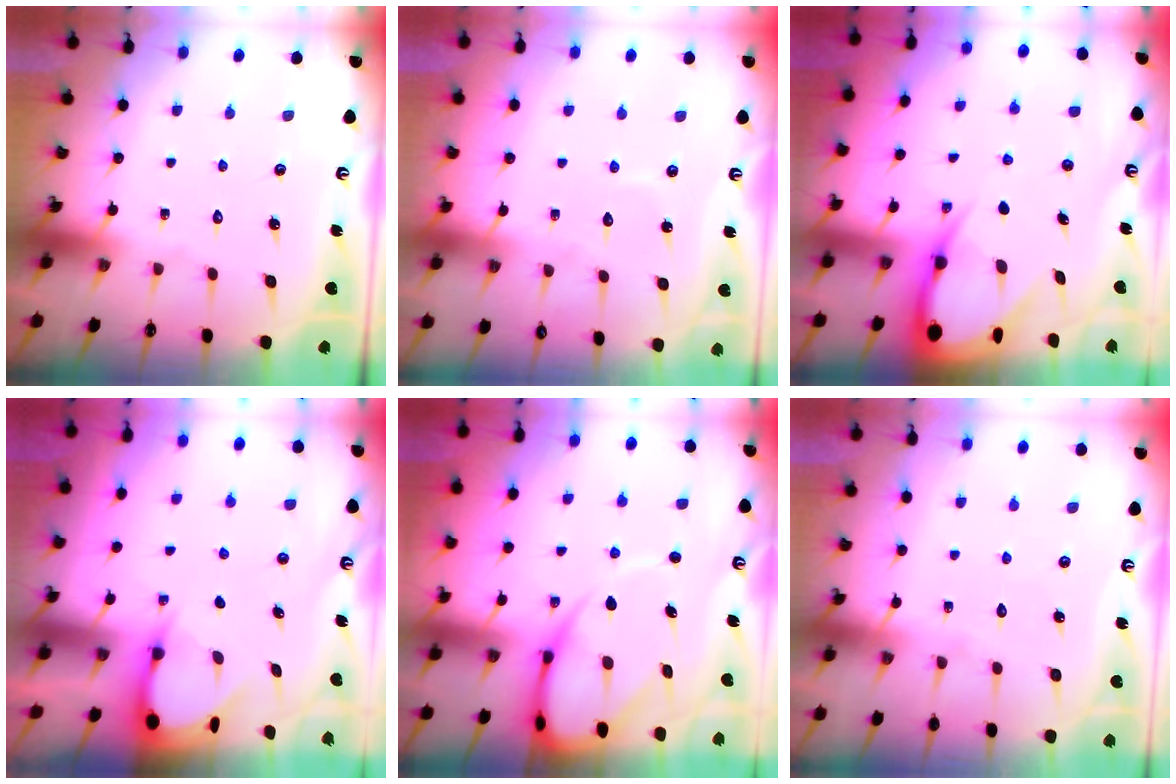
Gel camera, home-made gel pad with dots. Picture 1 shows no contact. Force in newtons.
{"total": 3.8, "press": 3.8, "slide": 0.3}
{"total": 9.4, "press": 9.4, "slide": 1.2}
{"total": 3.5, "press": 3.5, "slide": 0.4}
{"total": 11.1, "press": 11.0, "slide": 1.2}
{"total": 4.3, "press": 4.3, "slide": 0.4}